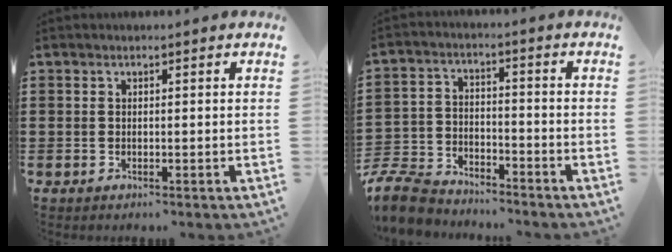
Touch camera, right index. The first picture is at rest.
{"total": 8.0, "force": [-7.6, 2.0, 1.7], "torque": [-0.050, 0.017, -0.153]}